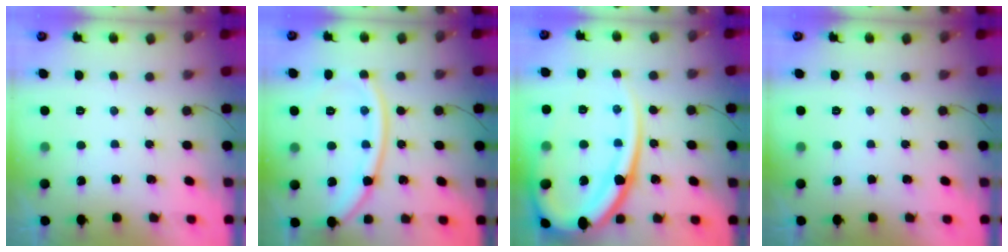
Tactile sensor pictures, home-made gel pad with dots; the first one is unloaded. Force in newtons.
{"total": 14.0, "press": 13.9, "slide": 1.1}
{"total": 23.3, "press": 23.1, "slide": 2.9}
{"total": 0.0}